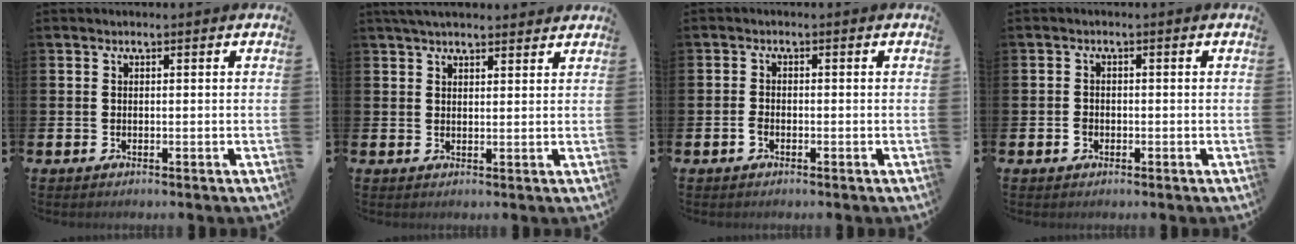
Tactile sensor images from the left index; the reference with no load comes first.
{"total": 3.5, "force": [3.2, 0.7, 1.0], "torque": [-0.022, -0.008, 0.060]}
{"total": 1.5, "force": [-0.8, 0.9, 0.9], "torque": [-0.020, 0.004, -0.016]}
{"total": 1.3, "force": [-0.5, 1.1, 0.4], "torque": [-0.005, 0.004, -0.015]}